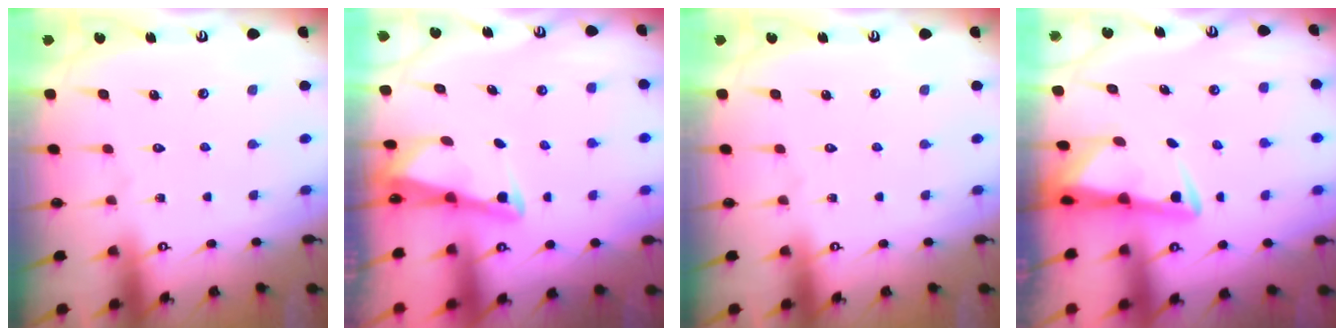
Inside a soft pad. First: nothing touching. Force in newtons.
{"total": 2.5, "press": 2.5, "slide": 0.1}
{"total": 0.0}
{"total": 2.7, "press": 2.6, "slide": 0.5}